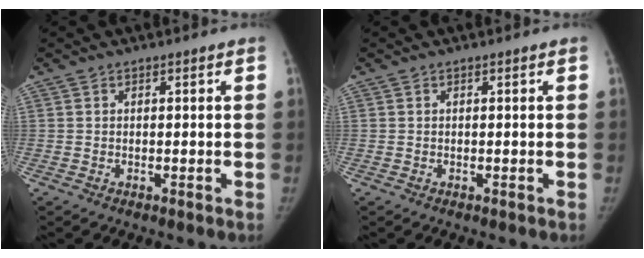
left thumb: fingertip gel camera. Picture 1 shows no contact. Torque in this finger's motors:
{"motor_torque": [0.01, 0.00, 0.18, -0.22, 0.02]}